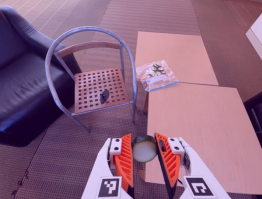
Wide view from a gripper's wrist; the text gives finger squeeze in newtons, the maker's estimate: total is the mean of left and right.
{"total": 11.8, "left": 12.1, "right": 11.5}